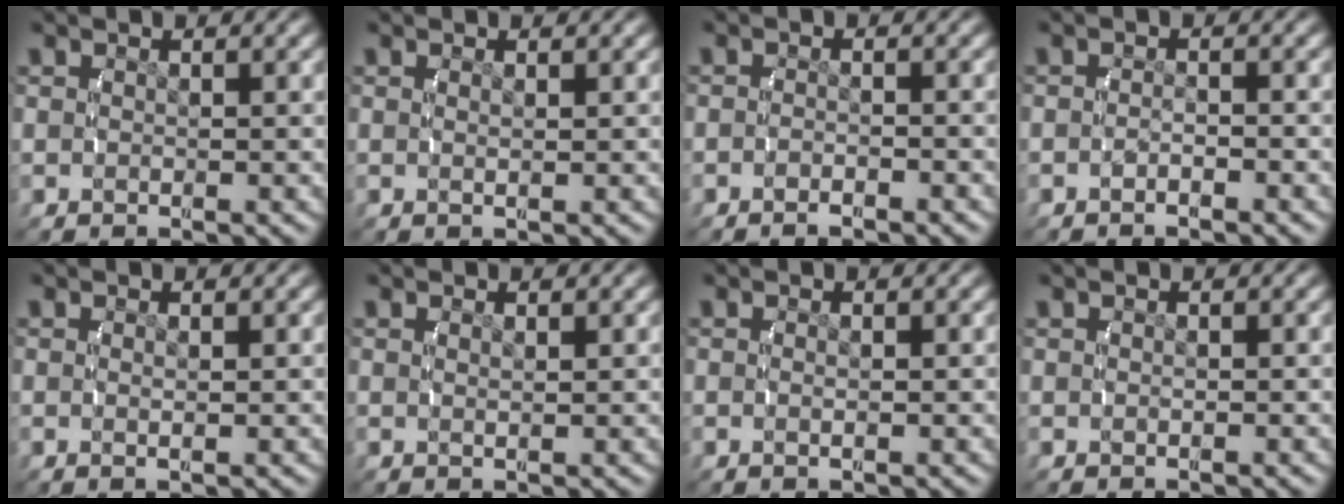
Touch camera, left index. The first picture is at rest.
{"total": 0.7, "force": [0.2, -0.5, 0.4], "torque": [-0.010, -0.007, 0.007]}
{"total": 1.7, "force": [-1.5, 0.2, 0.7], "torque": [-0.019, -0.001, -0.028]}
{"total": 1.4, "force": [-1.3, 0.0, 0.5], "torque": [-0.013, -0.003, -0.022]}
{"total": 0.7, "force": [0.0, -0.3, 0.6], "torque": [-0.016, -0.006, 0.002]}
{"total": 0.9, "force": [0.4, -0.7, 0.3], "torque": [-0.006, -0.007, 0.012]}
{"total": 0.6, "force": [-0.3, 0.0, 0.5], "torque": [-0.018, -0.005, -0.003]}
{"total": 0.0}